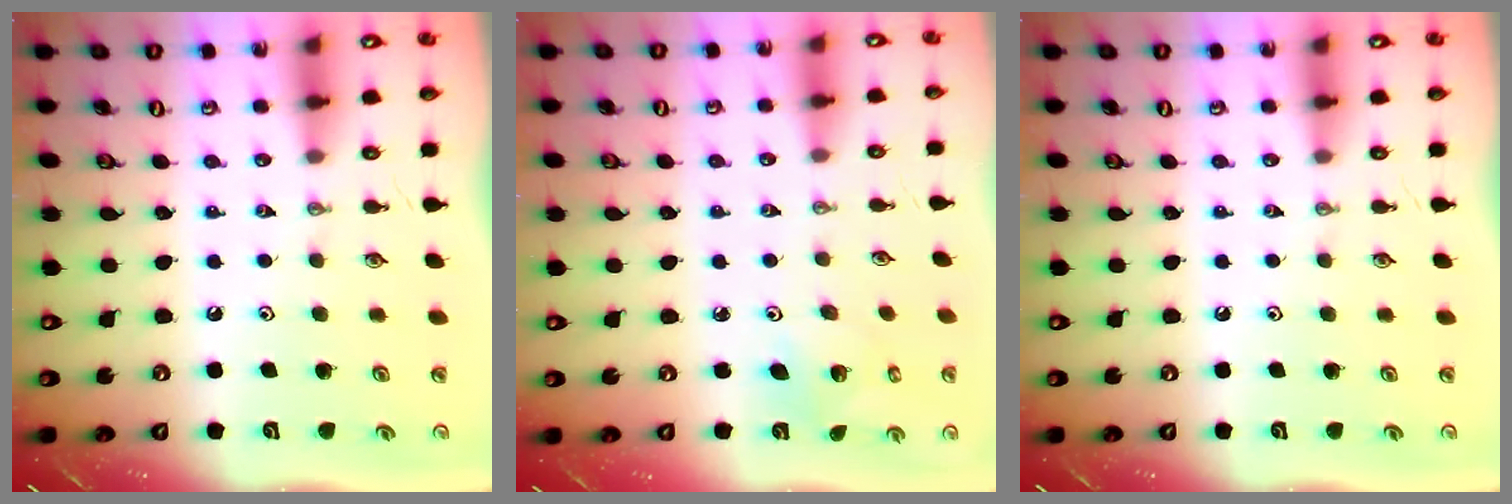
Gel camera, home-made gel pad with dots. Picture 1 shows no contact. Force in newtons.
{"total": 3.9, "press": 3.9, "slide": 0.2}
{"total": 0.0}